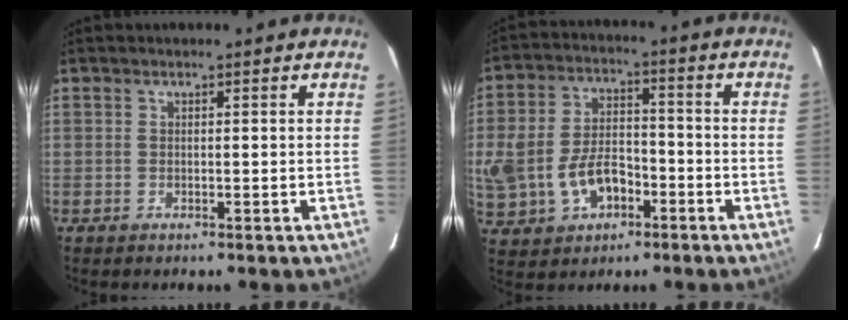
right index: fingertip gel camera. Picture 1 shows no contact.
{"total": 16.3, "force": [-4.9, 11.5, 10.5], "torque": [-0.266, 0.011, -0.065]}